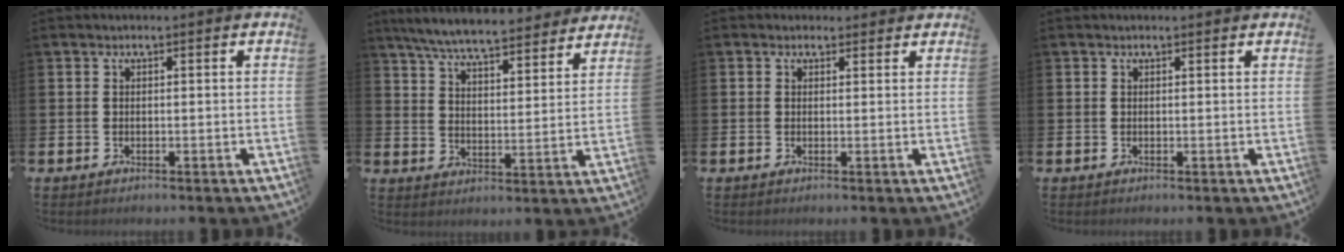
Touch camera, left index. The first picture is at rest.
{"total": 7.6, "force": [7.2, 0.7, 2.3], "torque": [-0.066, -0.046, 0.126]}
{"total": 1.2, "force": [1.0, 0.7, 0.0], "torque": [0.008, 0.004, 0.015]}
{"total": 0.0}